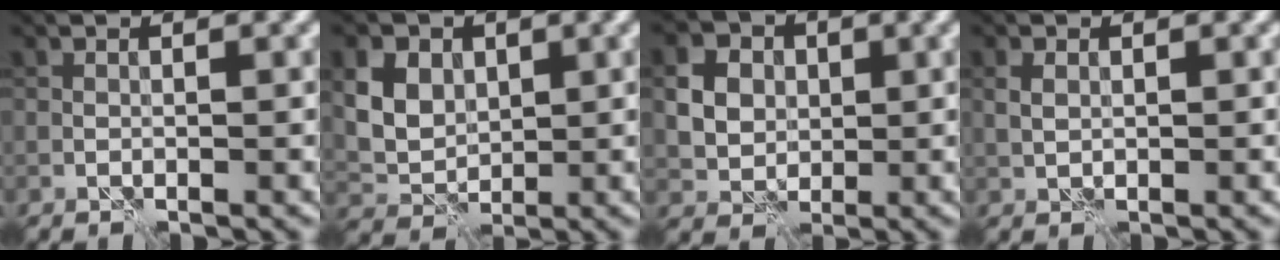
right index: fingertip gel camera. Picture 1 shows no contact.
{"total": 8.8, "force": [3.3, 6.7, 4.6], "torque": [-0.096, 0.025, 0.044]}
{"total": 6.8, "force": [1.7, 5.7, 3.3], "torque": [-0.072, 0.022, 0.028]}
{"total": 1.3, "force": [0.2, 0.9, 0.9], "torque": [-0.022, 0.001, 0.006]}